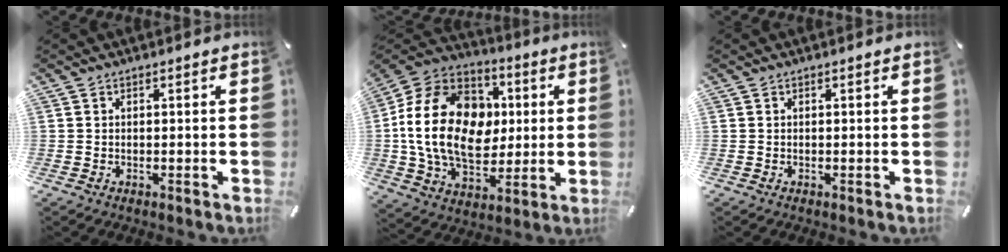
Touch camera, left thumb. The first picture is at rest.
{"total": 20.6, "force": [1.0, 15.8, 13.2], "torque": [-0.253, 0.012, 0.021]}
{"total": 0.0}